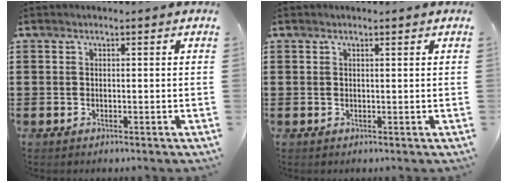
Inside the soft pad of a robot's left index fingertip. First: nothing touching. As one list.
[{"total": 0.6, "force": [0.4, 0.0, 0.4], "torque": [-0.010, -0.001, 0.008]}]